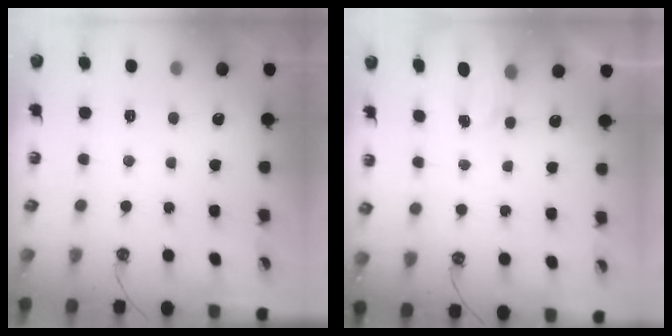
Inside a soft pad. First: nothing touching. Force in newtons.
{"total": 2.6, "press": 2.6, "slide": 0.4}